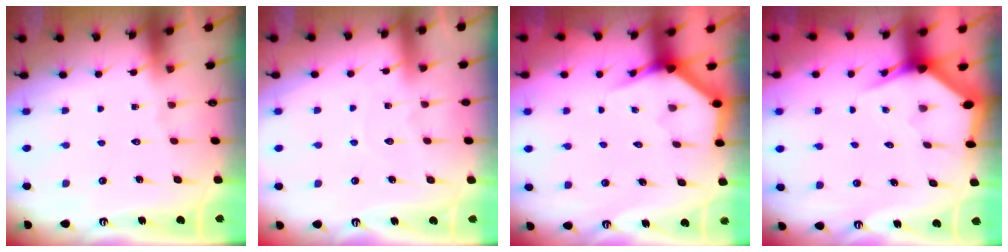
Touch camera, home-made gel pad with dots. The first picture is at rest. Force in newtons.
{"total": 4.7, "press": 4.6, "slide": 0.5}
{"total": 4.0, "press": 4.0, "slide": 0.2}
{"total": 3.3, "press": 3.2, "slide": 0.5}